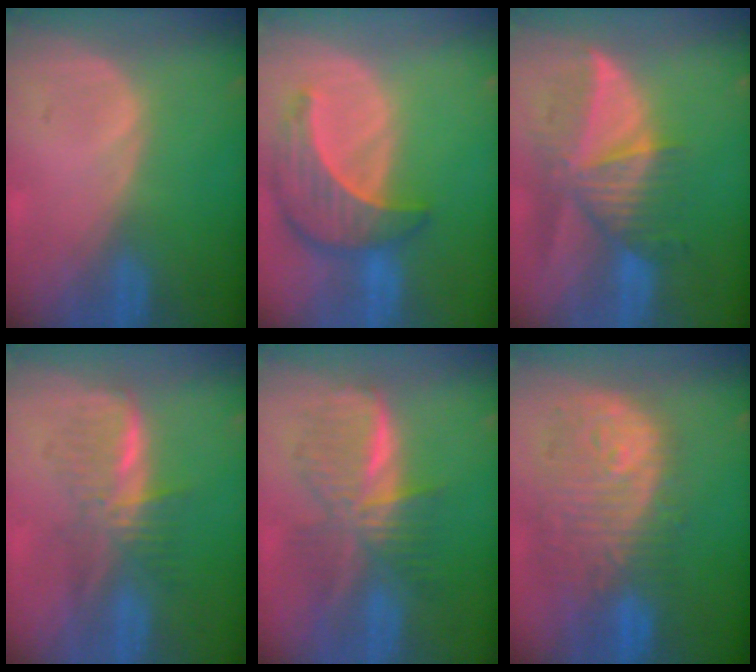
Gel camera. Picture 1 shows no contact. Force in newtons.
{"total": 8.7, "press": 7.9, "slide": 3.7}
{"total": 9.3, "press": 8.4, "slide": 4.0}
{"total": 5.9, "press": 5.7, "slide": 1.7}
{"total": 8.1, "press": 8.1, "slide": 0.3}
{"total": 11.9, "press": 10.7, "slide": 5.4}